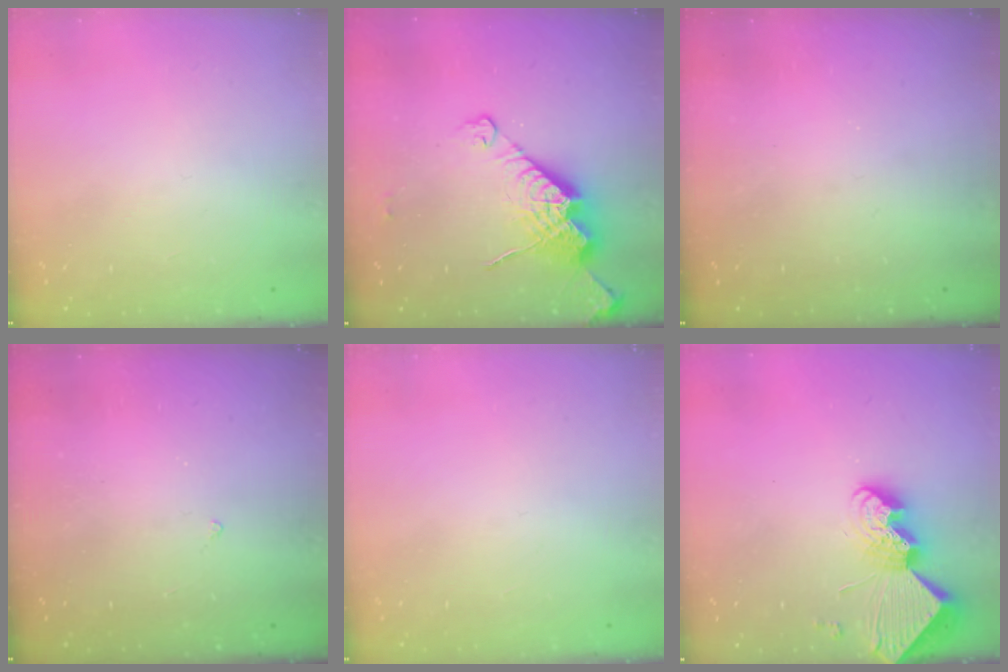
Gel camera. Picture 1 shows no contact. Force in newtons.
{"total": 13.8, "press": 13.8, "slide": 1.4}
{"total": 0.0}
{"total": 2.0, "press": 1.9, "slide": 0.3}
{"total": 0.0}
{"total": 9.1, "press": 9.1, "slide": 0.6}